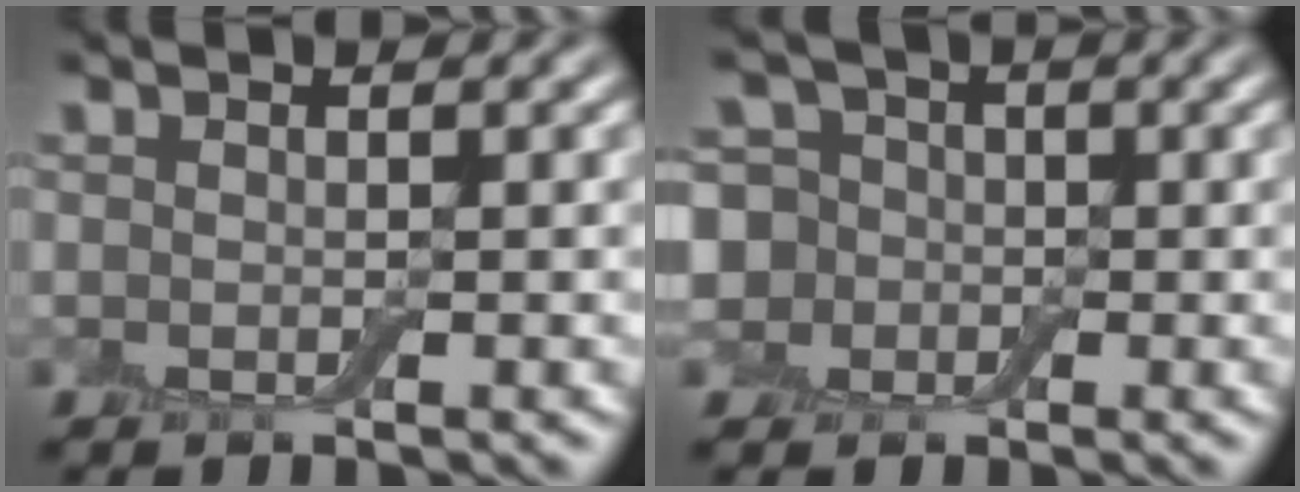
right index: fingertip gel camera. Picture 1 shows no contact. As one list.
[{"total": 6.8, "force": [0.5, 6.1, 2.8], "torque": [-0.051, 0.038, -0.039]}]